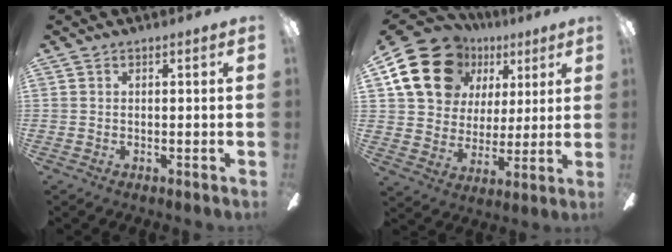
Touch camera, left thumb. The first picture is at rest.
{"total": 19.3, "force": [8.6, 15.5, 7.6], "torque": [-0.143, -0.020, 0.173]}